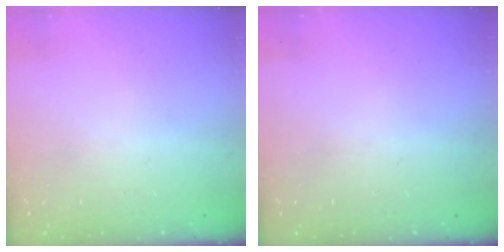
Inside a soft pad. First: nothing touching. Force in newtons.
{"total": 0.0}